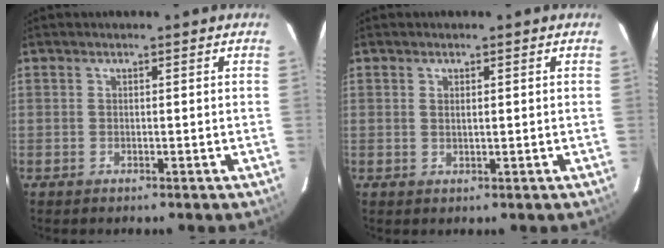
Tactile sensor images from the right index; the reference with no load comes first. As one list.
[{"total": 1.0, "force": [0.3, 0.4, 0.9], "torque": [-0.015, 0.002, 0.006]}]